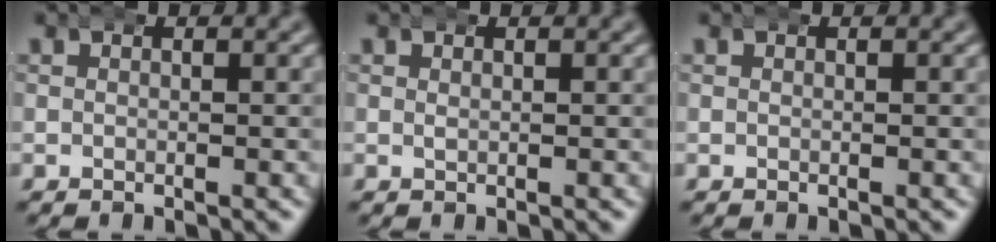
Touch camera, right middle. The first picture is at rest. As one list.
[{"total": 0.6, "force": [0.2, 0.2, 0.5], "torque": [-0.009, -0.001, 0.005]}, {"total": 0.0}]